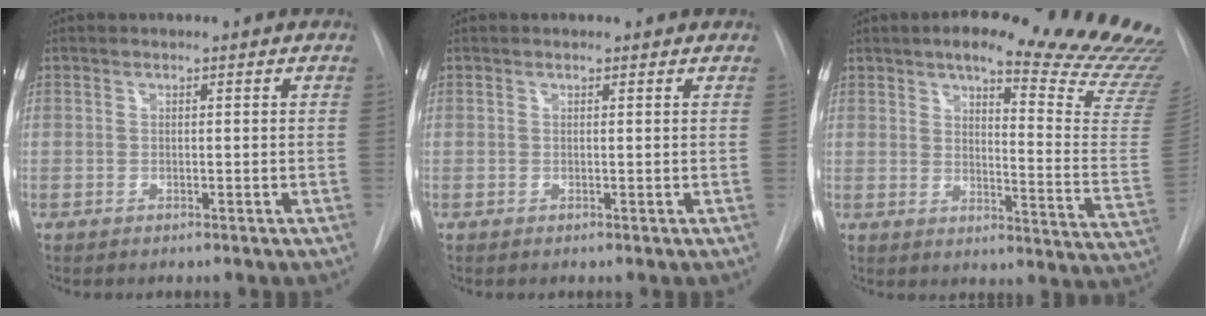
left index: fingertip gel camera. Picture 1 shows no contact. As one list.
[{"total": 1.1, "force": [1.1, 0.3, 0.1], "torque": [-0.011, 0.008, 0.010]}, {"total": 23.5, "force": [20.3, 1.9, 11.7], "torque": [-0.142, -0.101, 0.230]}]